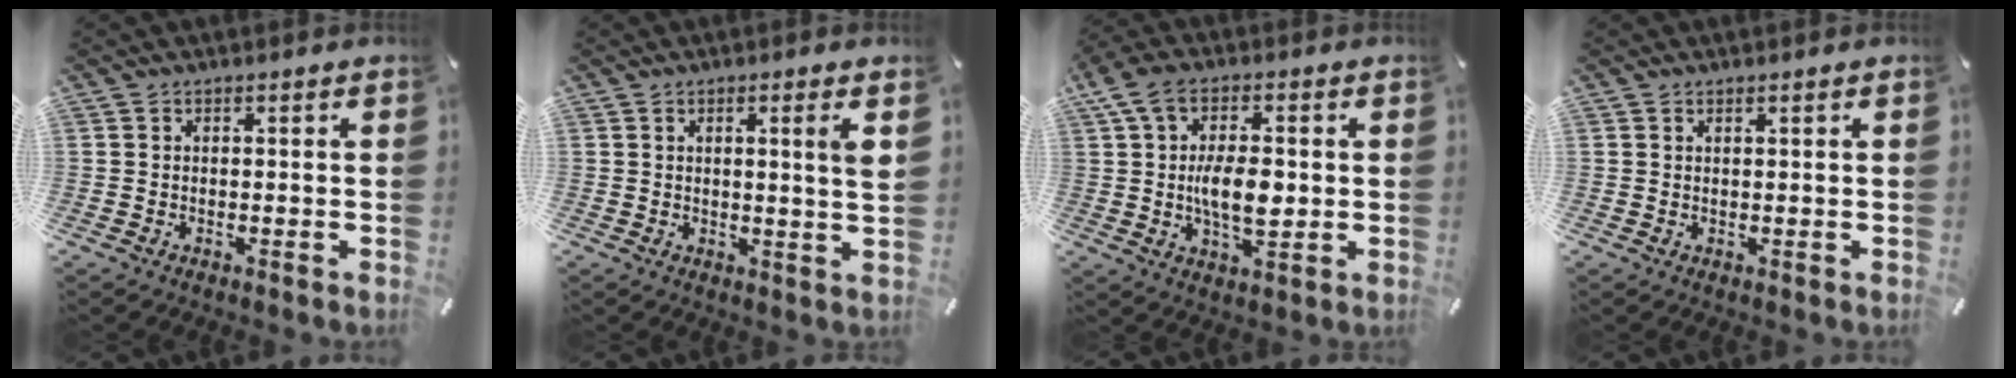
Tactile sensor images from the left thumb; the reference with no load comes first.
{"total": 4.8, "force": [1.6, -0.2, 4.5], "torque": [-0.080, -0.008, 0.021]}
{"total": 11.7, "force": [0.5, 6.4, 9.8], "torque": [-0.186, -0.005, 0.001]}
{"total": 0.6, "force": [0.4, 0.0, 0.4], "torque": [-0.007, -0.001, 0.008]}